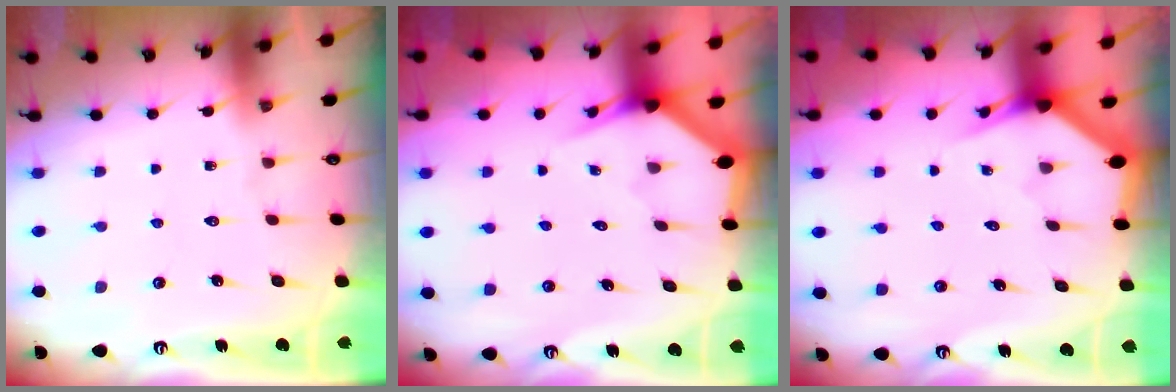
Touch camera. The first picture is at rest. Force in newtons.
{"total": 2.8, "press": 2.8, "slide": 0.2}
{"total": 2.7, "press": 2.7, "slide": 0.1}